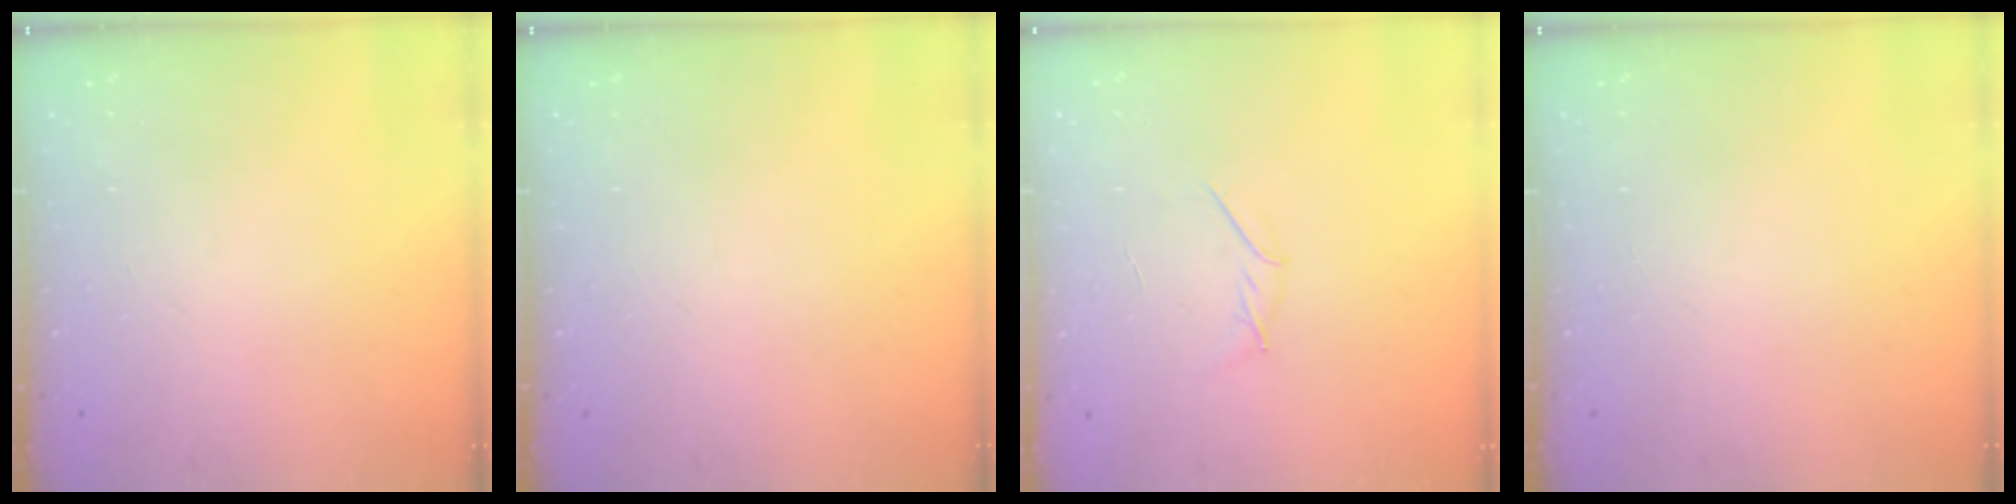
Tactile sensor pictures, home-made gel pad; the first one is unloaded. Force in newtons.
{"total": 0.0}
{"total": 3.1, "press": 3.0, "slide": 0.9}
{"total": 0.0}